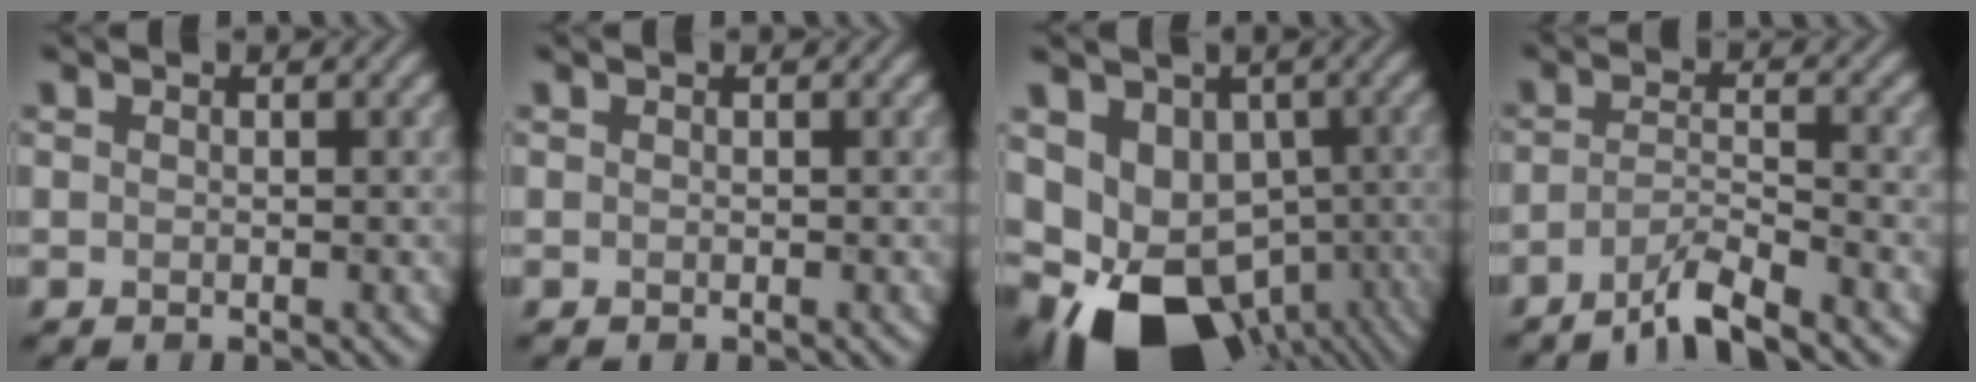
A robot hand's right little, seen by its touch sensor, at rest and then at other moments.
{"total": 0.0}
{"total": 15.4, "force": [-6.4, 10.8, 9.0], "torque": [-0.159, -0.045, -0.065]}
{"total": 4.0, "force": [-3.0, 0.6, 2.6], "torque": [-0.041, 0.005, -0.069]}